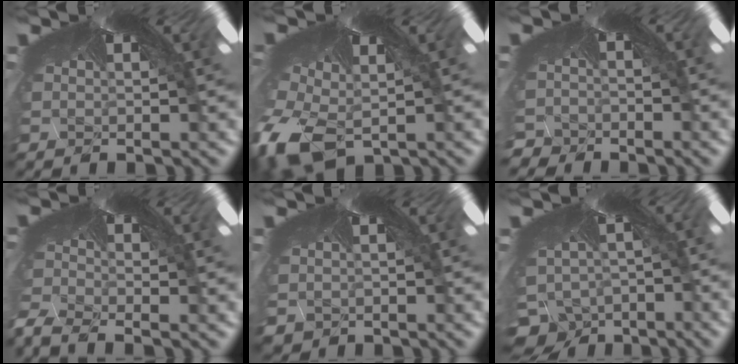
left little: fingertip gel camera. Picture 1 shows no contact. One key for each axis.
{"total": 6.9, "fx": -6.4, "fy": 1.9, "fz": 1.5, "tx": -0.102, "ty": -0.089, "tz": -0.083}
{"total": 3.9, "fx": -3.7, "fy": 1.1, "fz": -0.4, "tx": -0.016, "ty": -0.044, "tz": -0.044}
{"total": 6.7, "fx": -6.6, "fy": 0.4, "fz": 1.3, "tx": -0.036, "ty": -0.073, "tz": -0.072}
{"total": 1.7, "fx": -1.1, "fy": 1.2, "fz": -0.4, "tx": -0.022, "ty": -0.010, "tz": -0.004}
{"total": 8.6, "fx": -8.3, "fy": 2.5, "fz": -0.2, "tx": -0.020, "ty": -0.080, "tz": -0.105}